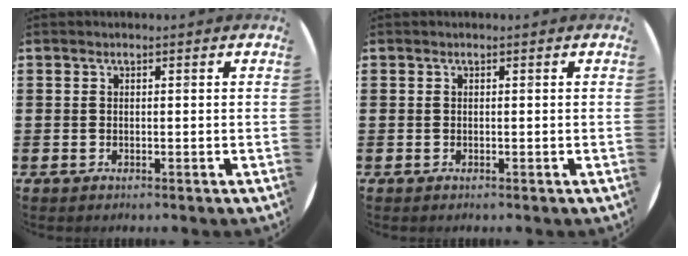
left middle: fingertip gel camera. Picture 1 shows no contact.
{"total": 0.0}